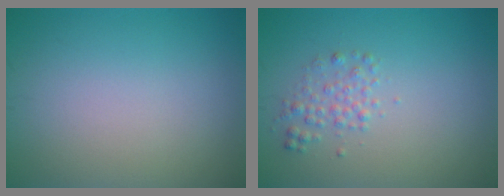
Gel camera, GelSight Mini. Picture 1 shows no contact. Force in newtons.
{"total": 1.6, "press": 1.6, "slide": 0.0}